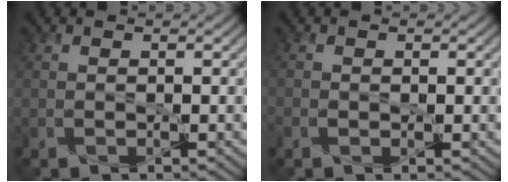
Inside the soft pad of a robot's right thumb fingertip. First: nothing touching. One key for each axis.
{"total": 0.9, "fx": -0.2, "fy": 0.7, "fz": 0.6, "tx": -0.012, "ty": -0.004, "tz": -0.006}